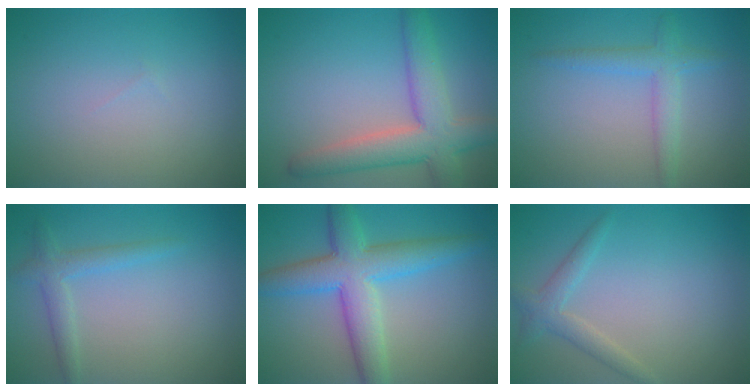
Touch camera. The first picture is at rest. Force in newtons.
{"total": 6.4, "press": 6.4, "slide": 0.4}
{"total": 2.0, "press": 2.0, "slide": 0.1}
{"total": 2.1, "press": 2.1, "slide": 0.1}
{"total": 6.6, "press": 6.6, "slide": 0.1}
{"total": 2.0, "press": 2.0, "slide": 0.1}